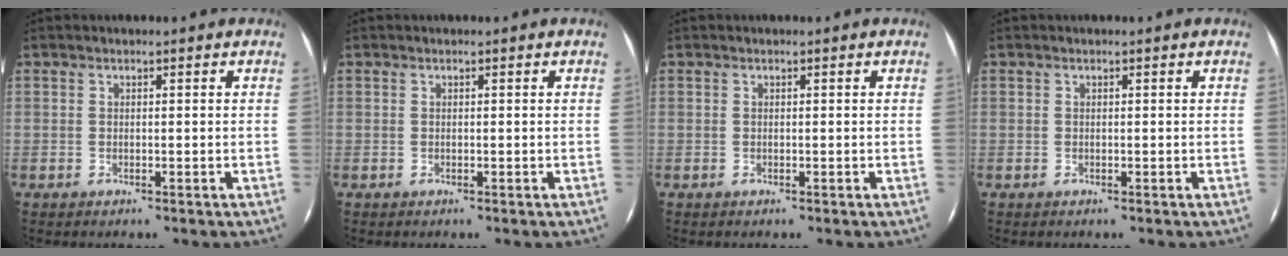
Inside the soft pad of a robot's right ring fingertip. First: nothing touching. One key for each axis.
{"total": 0.0}
{"total": 0.0}
{"total": 0.0}